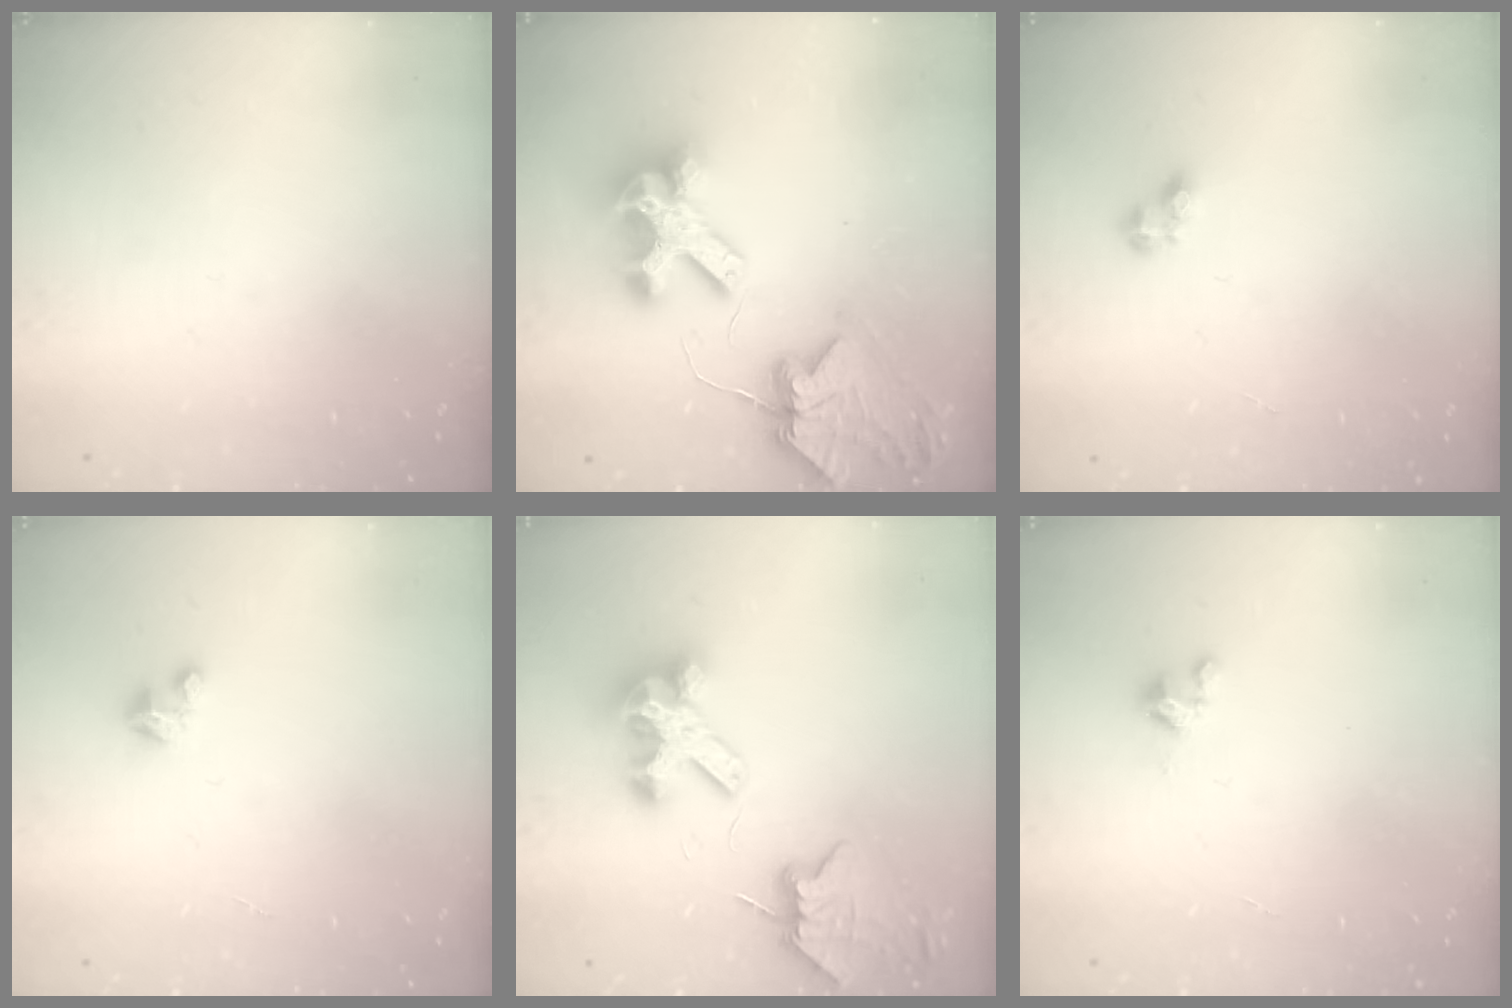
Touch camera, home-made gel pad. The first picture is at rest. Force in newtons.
{"total": 12.5, "press": 12.4, "slide": 1.7}
{"total": 2.7, "press": 2.6, "slide": 0.5}
{"total": 1.7, "press": 1.6, "slide": 0.1}
{"total": 8.8, "press": 8.7, "slide": 0.9}
{"total": 2.4, "press": 2.4, "slide": 0.3}